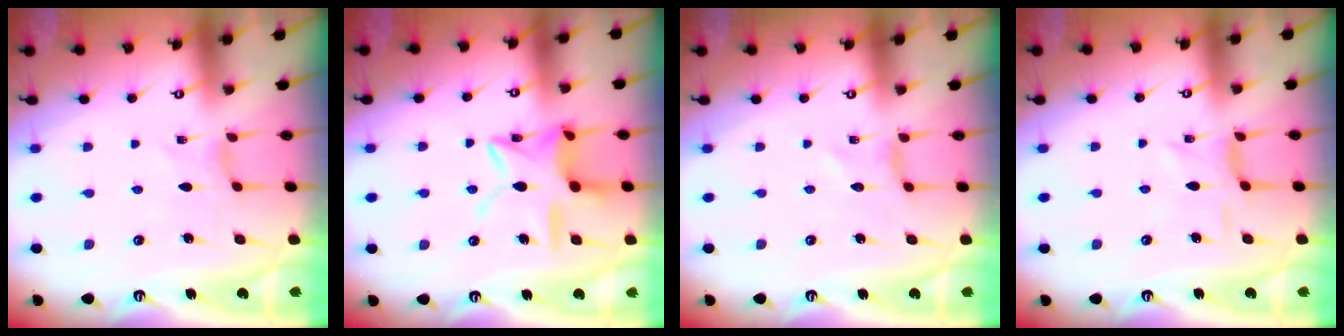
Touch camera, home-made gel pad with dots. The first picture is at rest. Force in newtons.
{"total": 14.1, "press": 14.1, "slide": 1.0}
{"total": 0.0}
{"total": 3.6, "press": 3.5, "slide": 0.8}